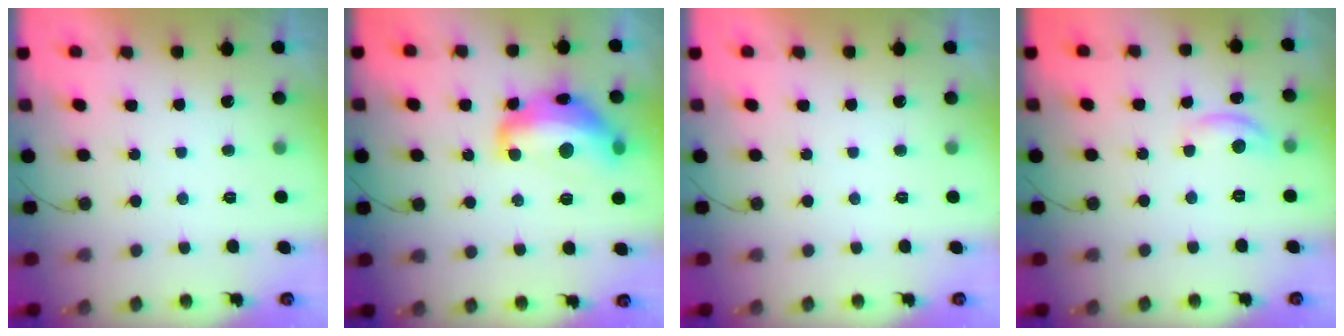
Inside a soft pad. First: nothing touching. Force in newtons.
{"total": 15.7, "press": 15.6, "slide": 1.1}
{"total": 0.0}
{"total": 5.2, "press": 5.1, "slide": 0.3}